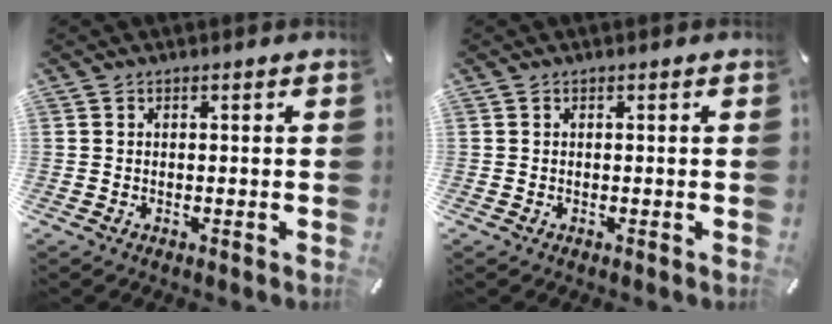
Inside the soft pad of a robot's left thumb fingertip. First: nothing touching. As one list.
[{"total": 0.0}]